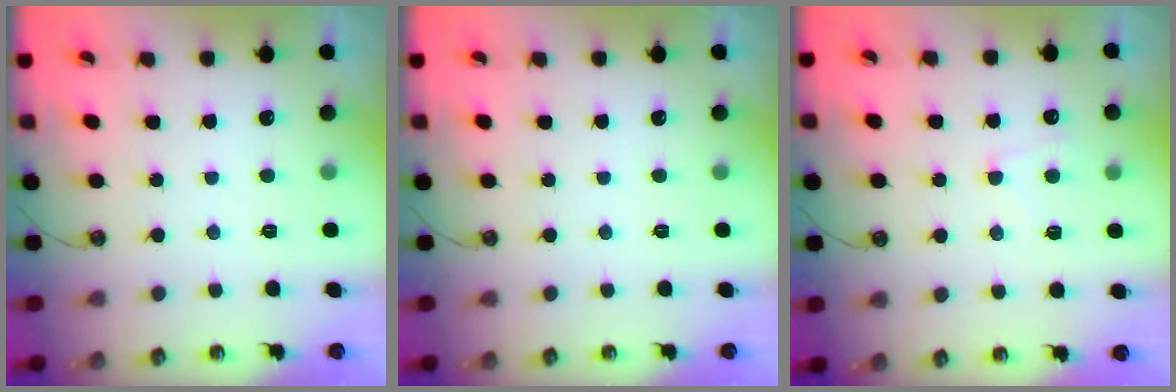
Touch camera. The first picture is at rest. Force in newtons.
{"total": 0.0}
{"total": 1.3, "press": 1.1, "slide": 0.6}